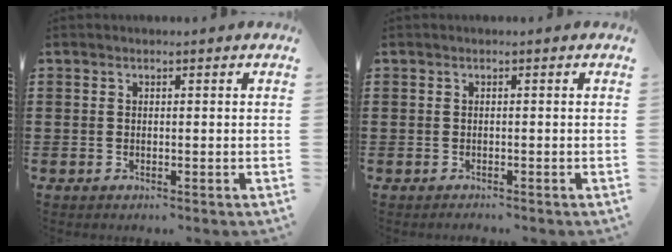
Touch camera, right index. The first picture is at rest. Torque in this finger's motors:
{"motor_torque": [0.50, 1.20, -0.78, -0.21]}